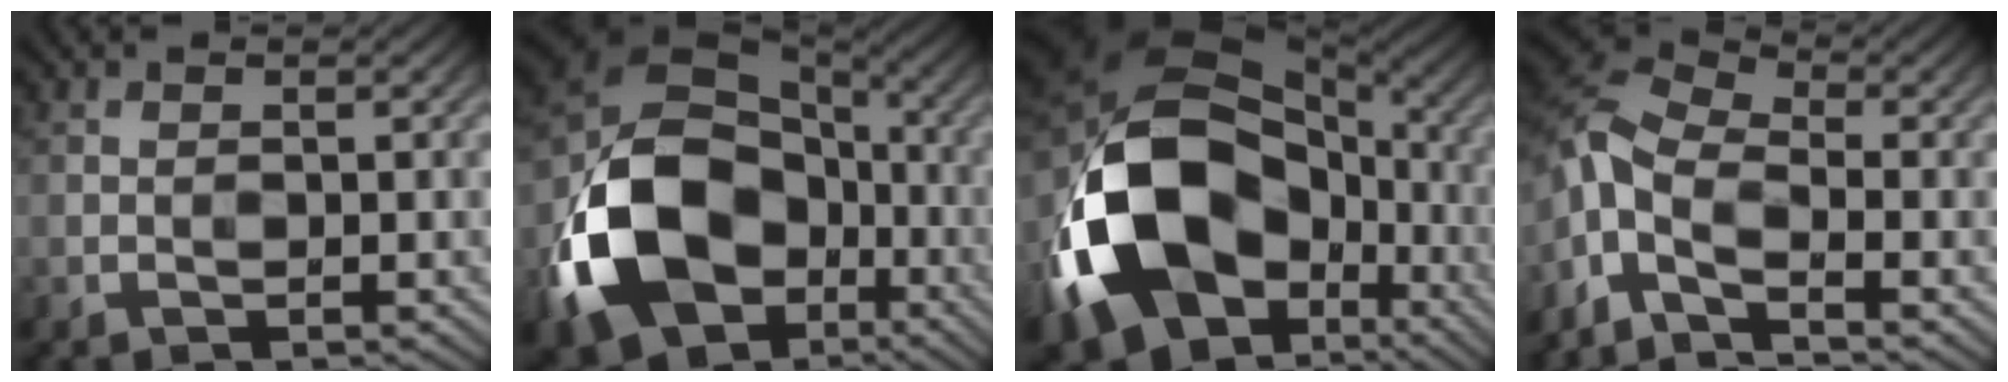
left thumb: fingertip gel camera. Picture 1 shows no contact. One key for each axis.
{"total": 19.0, "fx": -6.0, "fy": 13.6, "fz": 11.8, "tx": -0.260, "ty": -0.030, "tz": -0.108}
{"total": 21.0, "fx": -5.2, "fy": 14.8, "fz": 14.0, "tx": -0.320, "ty": -0.021, "tz": -0.087}
{"total": 8.3, "fx": -4.5, "fy": 3.2, "fz": 6.3, "tx": -0.148, "ty": -0.005, "tz": -0.111}